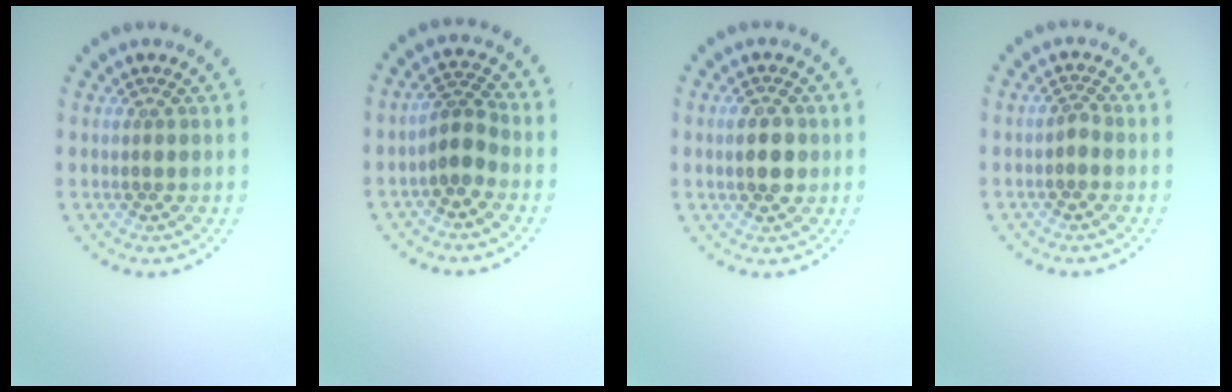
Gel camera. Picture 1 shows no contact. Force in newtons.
{"total": 2.3, "press": 1.9, "slide": 1.2}
{"total": 2.9, "press": 2.9, "slide": 0.1}
{"total": 0.9, "press": 0.6, "slide": 0.6}